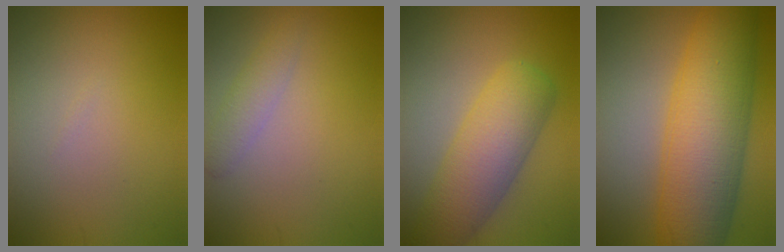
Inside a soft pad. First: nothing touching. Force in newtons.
{"total": 1.9, "press": 1.9, "slide": 0.0}
{"total": 6.6, "press": 6.5, "slide": 0.3}
{"total": 11.2, "press": 11.2, "slide": 0.2}